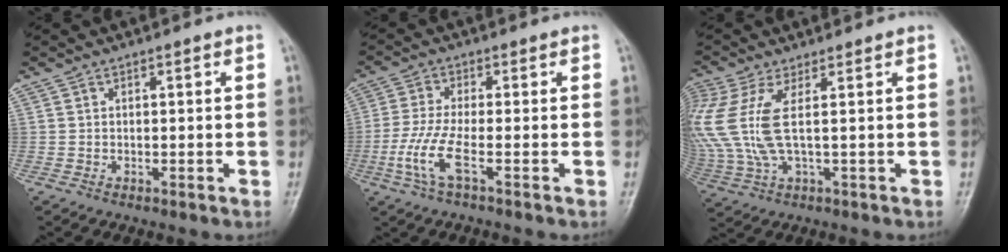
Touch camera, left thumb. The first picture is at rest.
{"total": 6.5, "force": [-2.3, 1.1, 5.9], "torque": [-0.155, 0.004, -0.050]}
{"total": 10.4, "force": [2.1, 3.0, 9.8], "torque": [-0.277, 0.003, 0.049]}